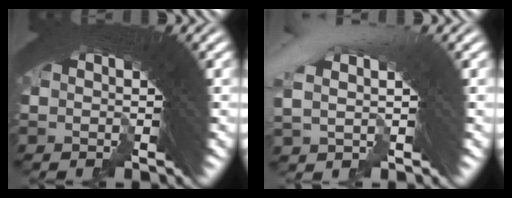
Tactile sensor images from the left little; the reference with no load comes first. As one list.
[{"total": 2.7, "force": [1.4, 1.2, 2.0], "torque": [-0.031, 0.035, 0.017]}]